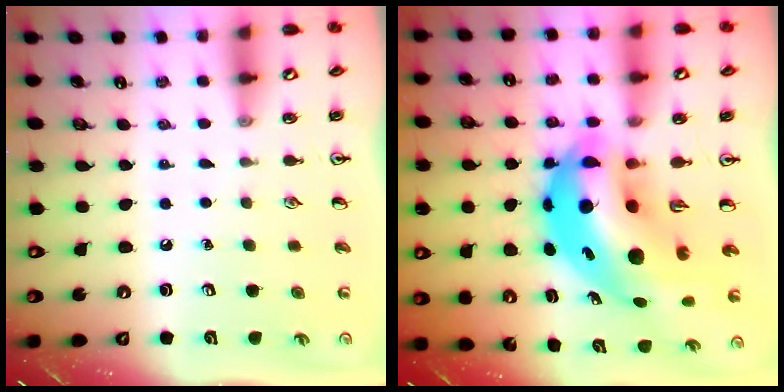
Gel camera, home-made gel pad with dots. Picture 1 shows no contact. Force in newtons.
{"total": 16.0, "press": 15.4, "slide": 4.3}